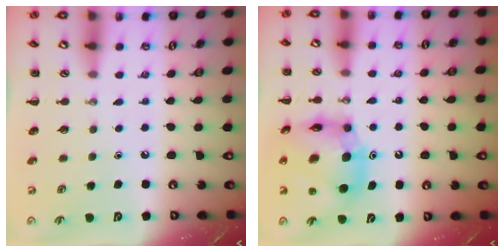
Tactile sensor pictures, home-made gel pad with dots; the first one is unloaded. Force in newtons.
{"total": 12.7, "press": 12.2, "slide": 3.4}